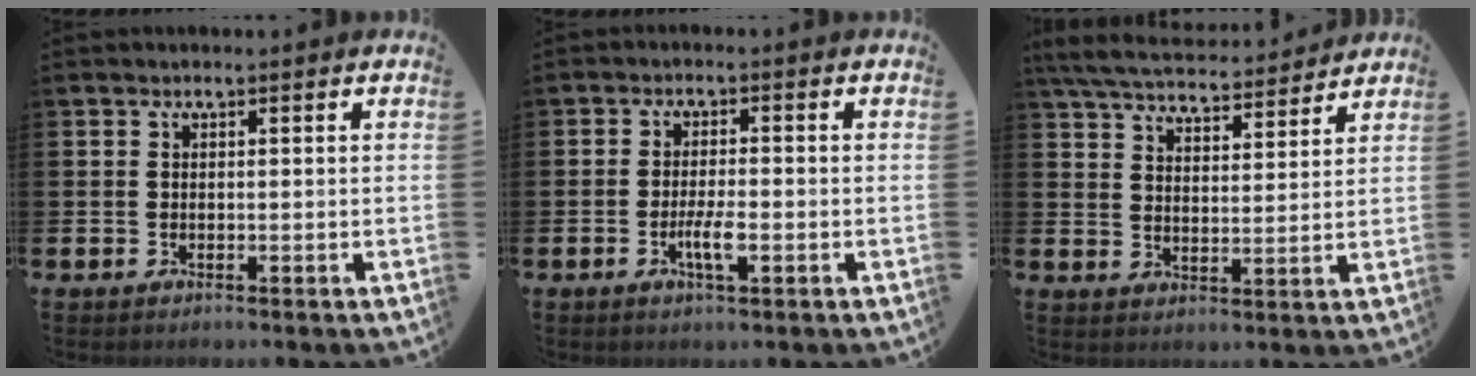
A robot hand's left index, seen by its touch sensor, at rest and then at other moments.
{"total": 3.2, "force": [-1.0, 0.8, 2.9], "torque": [-0.050, 0.003, -0.017]}
{"total": 6.2, "force": [5.9, 1.0, 1.4], "torque": [-0.051, -0.038, 0.104]}